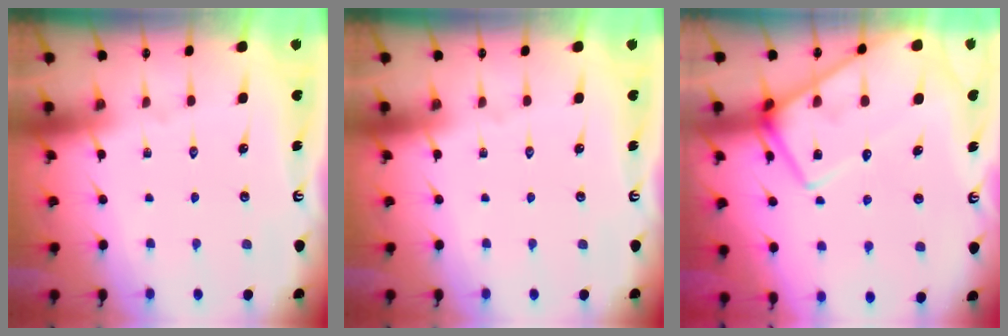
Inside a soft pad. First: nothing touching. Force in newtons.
{"total": 0.0}
{"total": 13.7, "press": 13.6, "slide": 1.0}